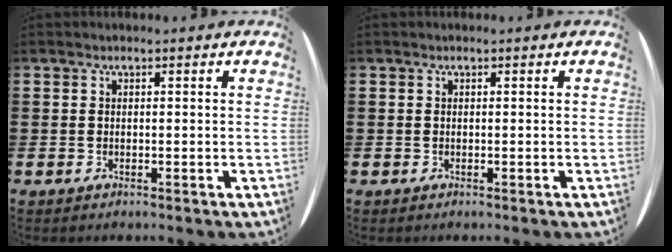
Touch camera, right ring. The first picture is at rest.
{"total": 0.0}